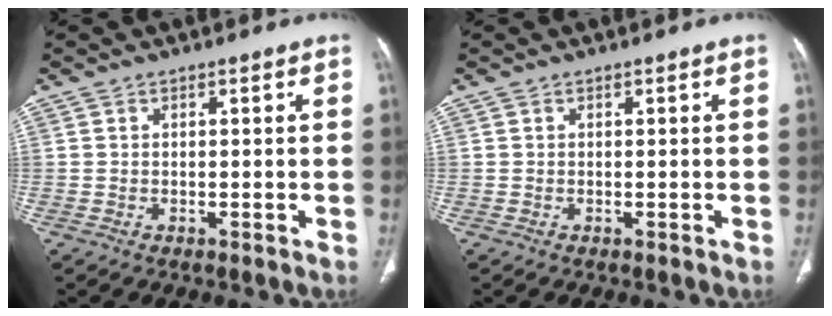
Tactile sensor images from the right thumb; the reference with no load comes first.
{"total": 0.0}